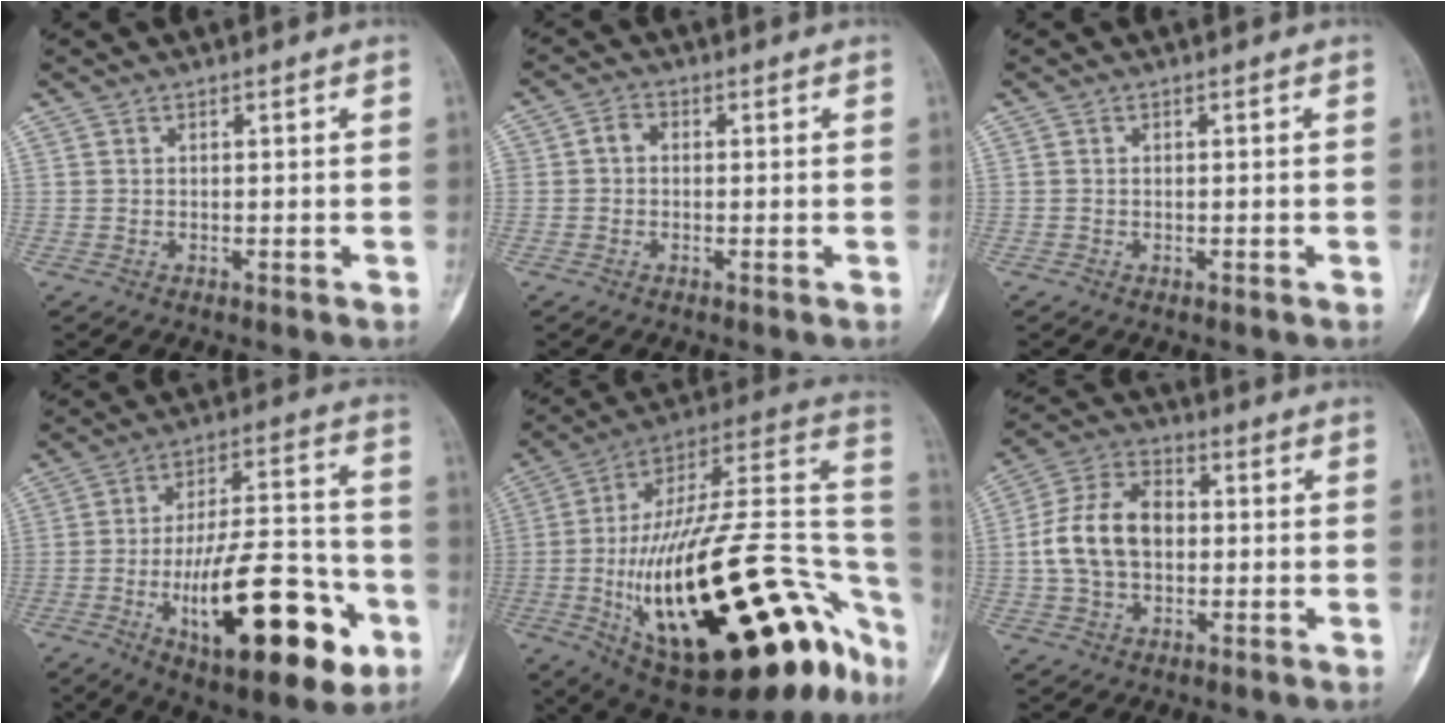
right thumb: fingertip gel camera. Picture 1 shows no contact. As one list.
[{"total": 2.5, "force": [-0.1, 2.0, 1.4], "torque": [-0.016, 0.012, -0.006]}, {"total": 0.0}, {"total": 25.2, "force": [-9.2, 9.6, 21.5], "torque": [-0.317, 0.037, -0.131]}, {"total": 44.5, "force": [-14.0, 16.8, 38.8], "torque": [-0.517, 0.053, -0.216]}, {"total": 12.7, "force": [-0.1, 8.8, 9.2], "torque": [-0.161, 0.029, -0.008]}]